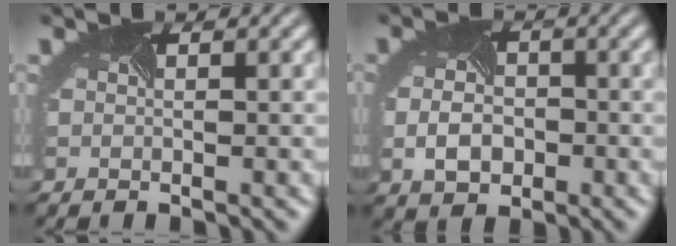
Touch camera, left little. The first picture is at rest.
{"total": 3.9, "force": [-1.2, 2.8, 2.4], "torque": [-0.049, -0.006, -0.009]}